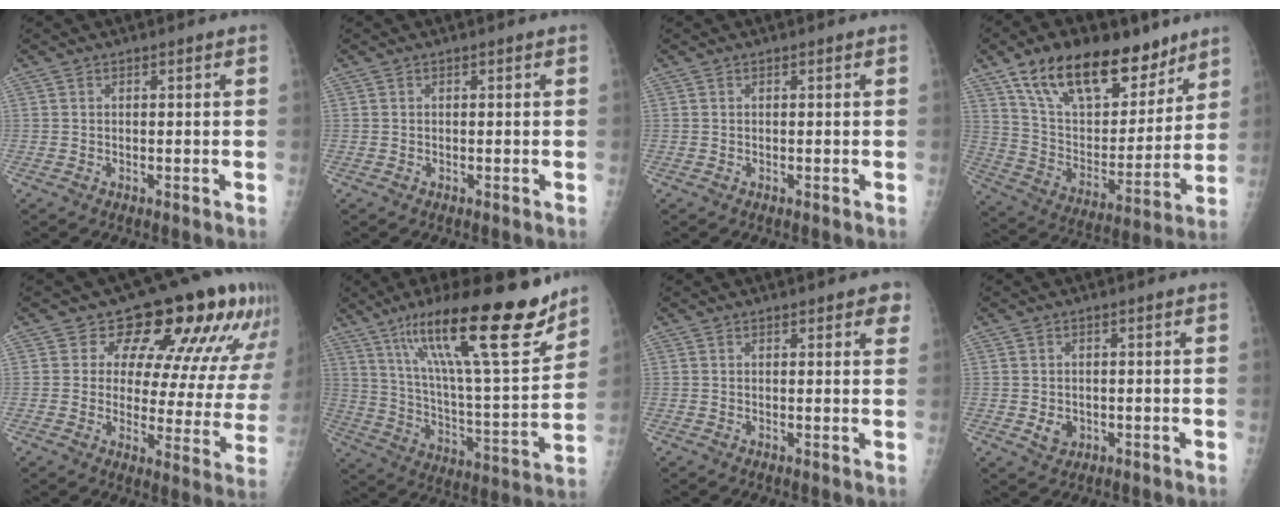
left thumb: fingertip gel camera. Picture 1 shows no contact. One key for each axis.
{"total": 0.0}
{"total": 0.0}
{"total": 23.7, "fx": 15.5, "fy": 11.7, "fz": 13.4, "tx": -0.181, "ty": -0.050, "tz": 0.268}
{"total": 17.8, "fx": 11.0, "fy": 8.6, "fz": 11.1, "tx": -0.083, "ty": -0.051, "tz": 0.123}
{"total": 26.1, "fx": 17.1, "fy": 5.1, "fz": 19.1, "tx": -0.289, "ty": -0.064, "tz": 0.282}
{"total": 3.1, "fx": 1.9, "fy": 1.3, "fz": 2.0, "tx": -0.005, "ty": -0.006, "tz": 0.018}
{"total": 2.9, "fx": -0.5, "fy": 2.4, "fz": 1.5, "tx": -0.014, "ty": 0.000, "tz": 0.001}